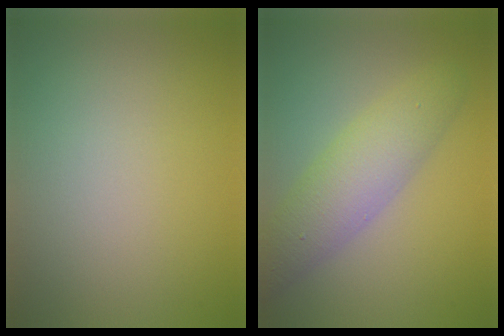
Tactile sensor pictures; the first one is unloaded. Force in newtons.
{"total": 5.1, "press": 5.1, "slide": 0.1}